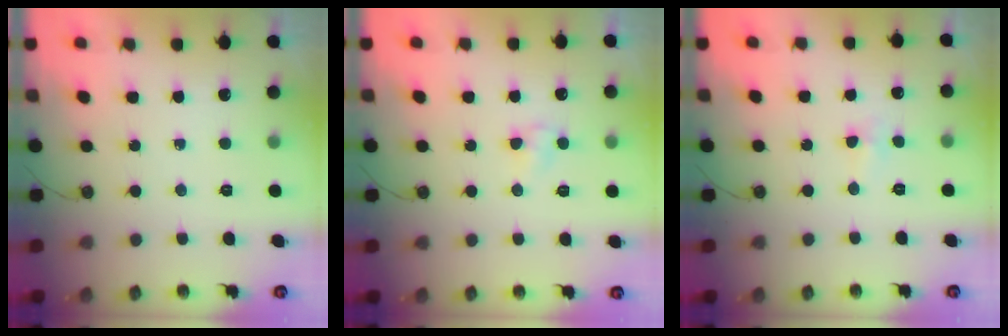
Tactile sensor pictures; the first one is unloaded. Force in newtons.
{"total": 3.0, "press": 2.9, "slide": 0.3}
{"total": 3.8, "press": 3.7, "slide": 0.6}